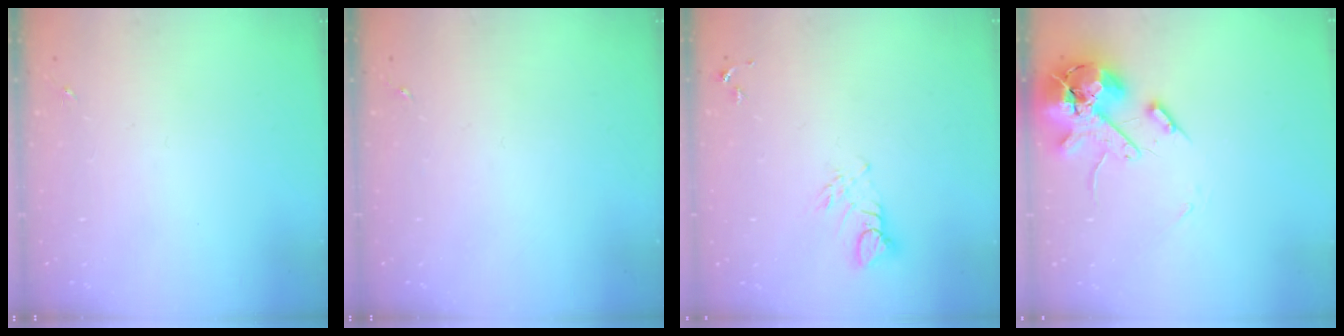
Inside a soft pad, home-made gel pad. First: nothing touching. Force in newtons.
{"total": 0.0}
{"total": 5.3, "press": 5.2, "slide": 0.4}
{"total": 14.6, "press": 14.4, "slide": 2.4}